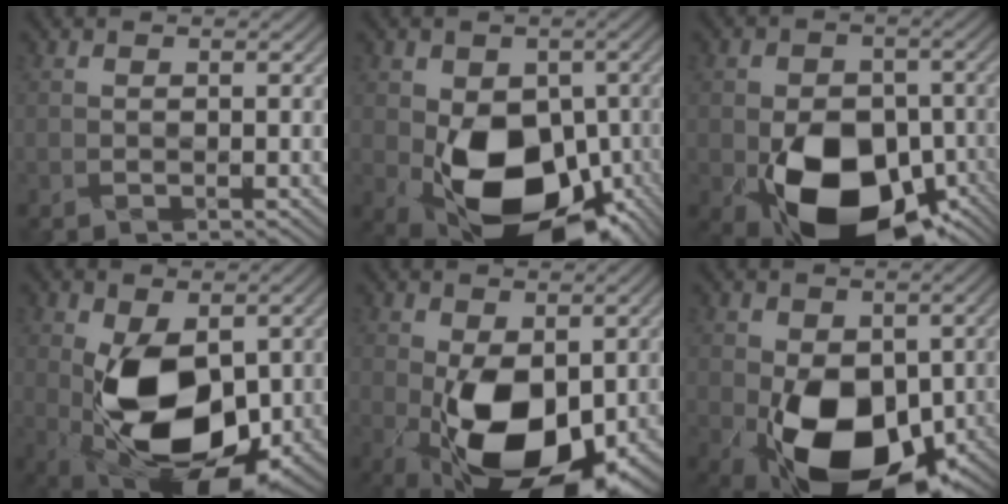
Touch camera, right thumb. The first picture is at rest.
{"total": 12.9, "force": [-3.4, 8.9, 8.7], "torque": [-0.138, -0.021, -0.049]}
{"total": 13.4, "force": [-5.7, 8.9, 8.3], "torque": [-0.137, -0.038, -0.086]}
{"total": 11.8, "force": [-0.7, 7.2, 9.3], "torque": [-0.174, -0.011, -0.003]}
{"total": 12.6, "force": [-3.0, 6.9, 10.1], "torque": [-0.176, -0.011, -0.041]}
{"total": 11.0, "force": [-3.1, 7.0, 7.9], "torque": [-0.130, -0.017, -0.047]}